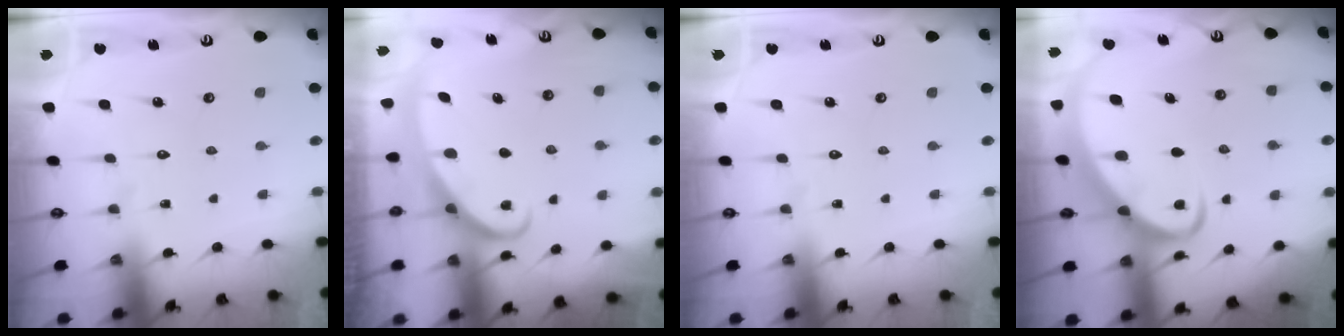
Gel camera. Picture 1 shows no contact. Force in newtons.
{"total": 2.6, "press": 2.5, "slide": 0.4}
{"total": 0.0}
{"total": 4.5, "press": 4.5, "slide": 0.4}